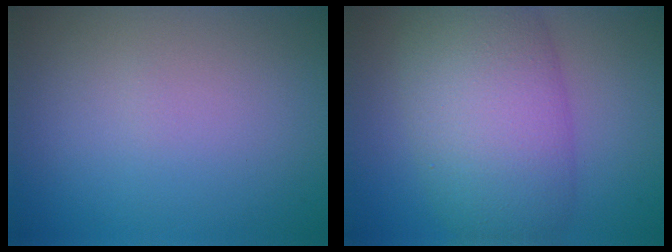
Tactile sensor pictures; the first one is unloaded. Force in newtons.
{"total": 9.5, "press": 9.5, "slide": 0.3}